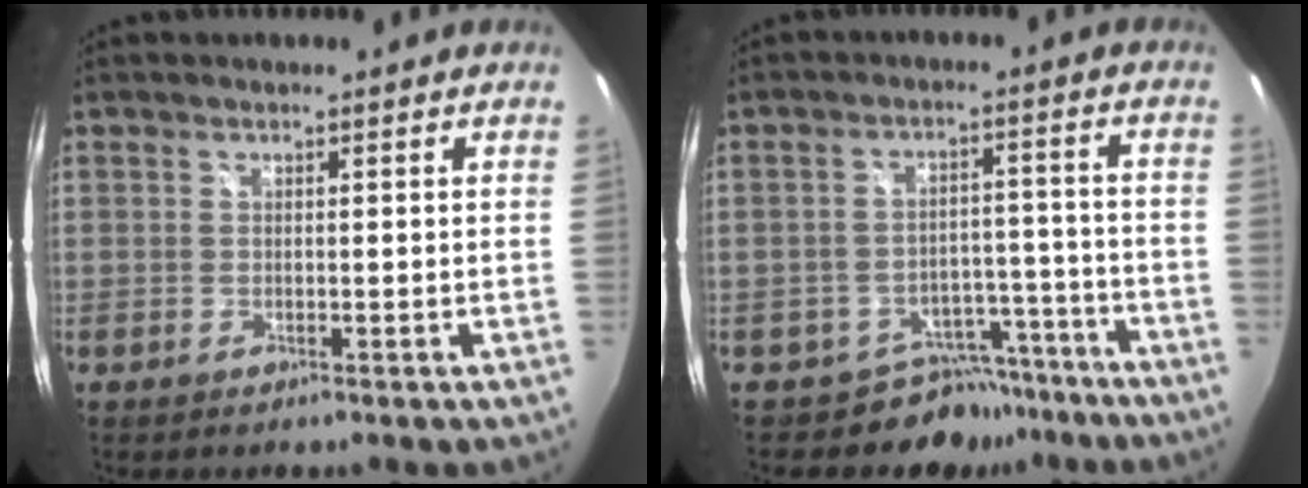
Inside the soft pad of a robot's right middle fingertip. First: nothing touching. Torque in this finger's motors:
{"motor_torque": [-0.02, -0.14, 0.00, 0.00]}